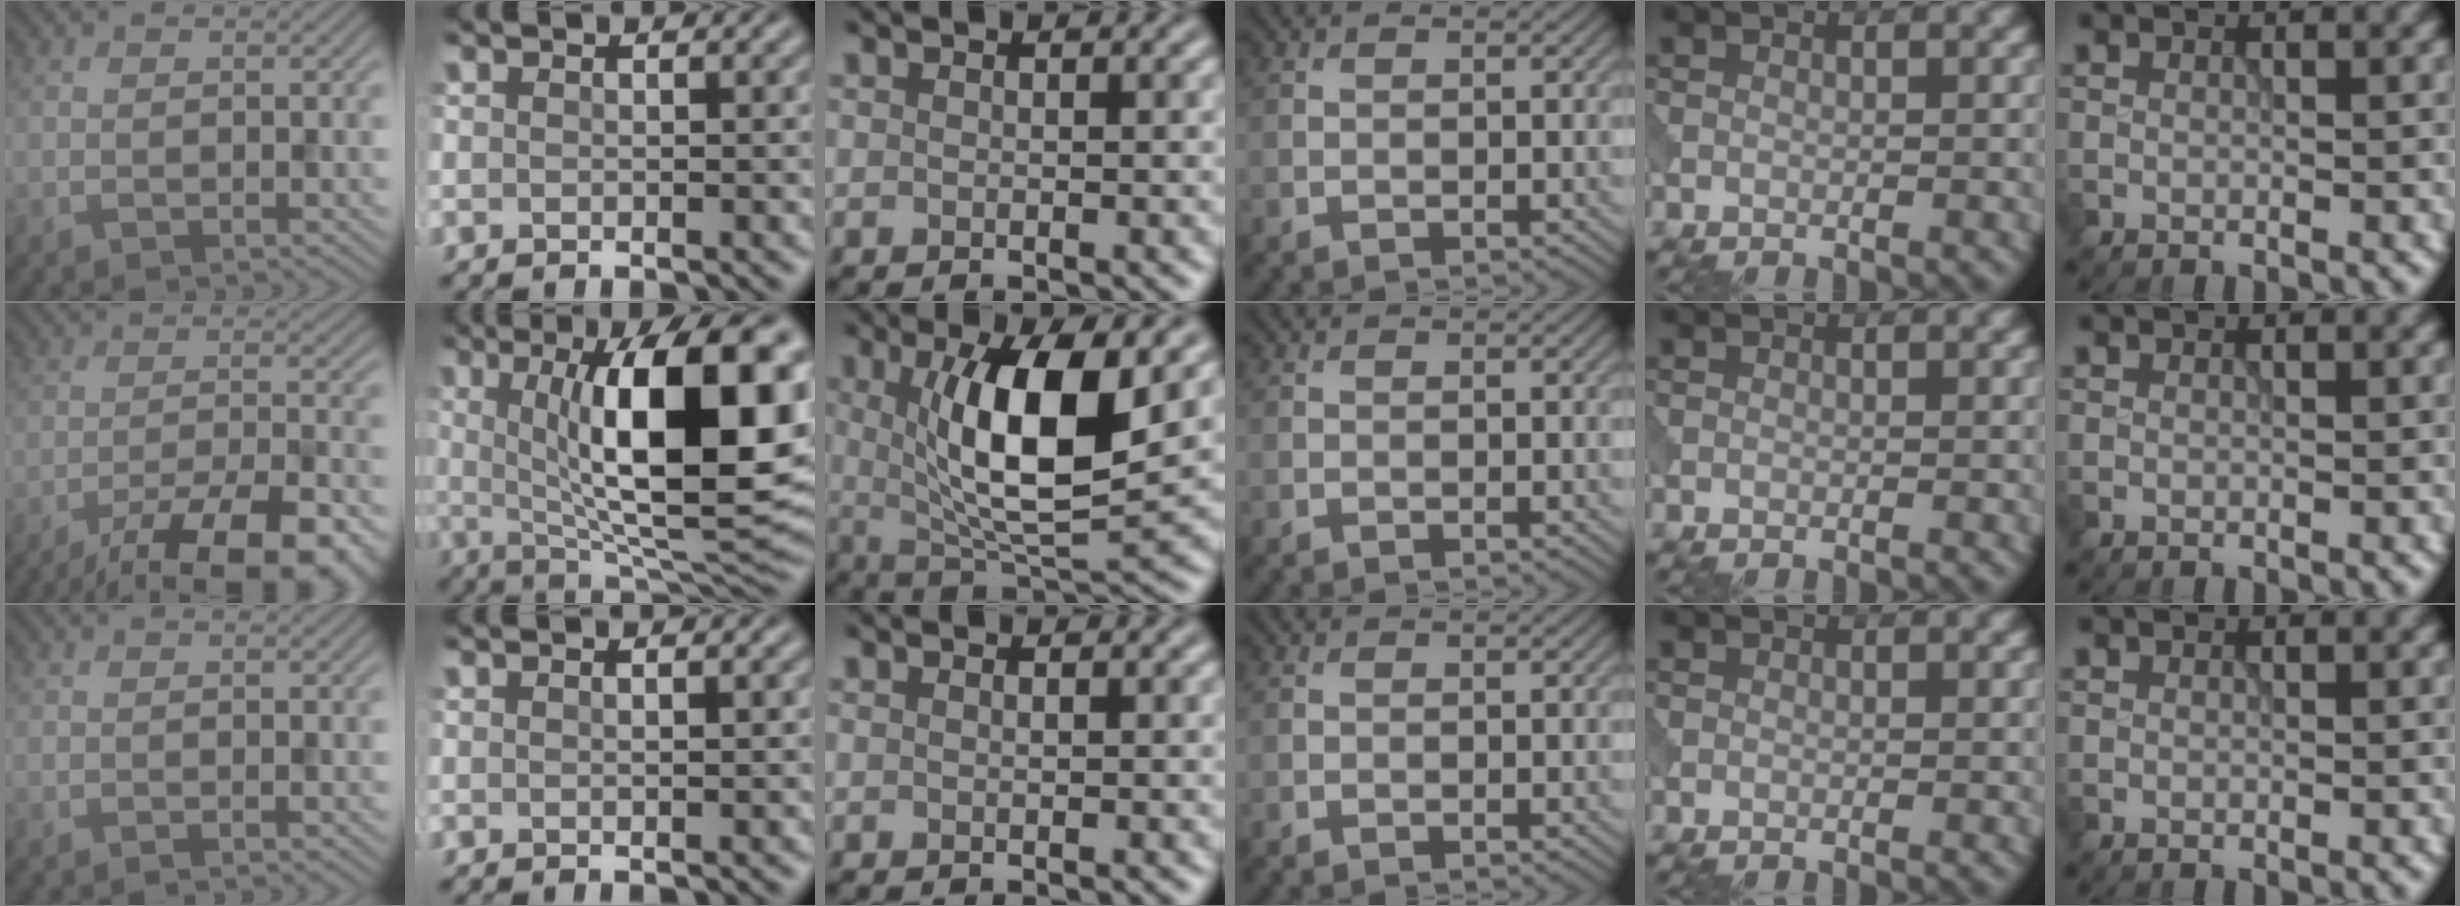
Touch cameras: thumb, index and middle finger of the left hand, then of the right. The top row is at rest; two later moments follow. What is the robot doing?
{"motion": "pour", "object": "beaker"}